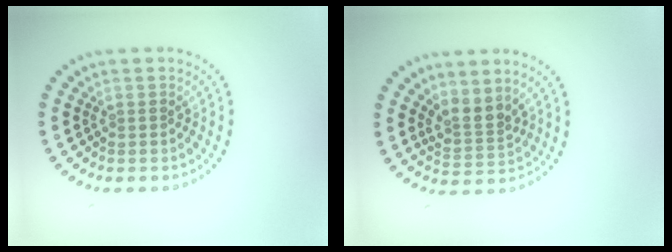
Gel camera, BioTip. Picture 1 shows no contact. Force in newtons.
{"total": 2.5, "press": 1.9, "slide": 1.7}